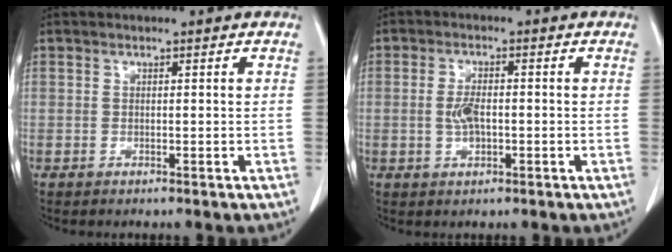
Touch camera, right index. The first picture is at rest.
{"total": 3.5, "force": [-0.4, 1.4, 3.2], "torque": [-0.068, 0.001, -0.007]}